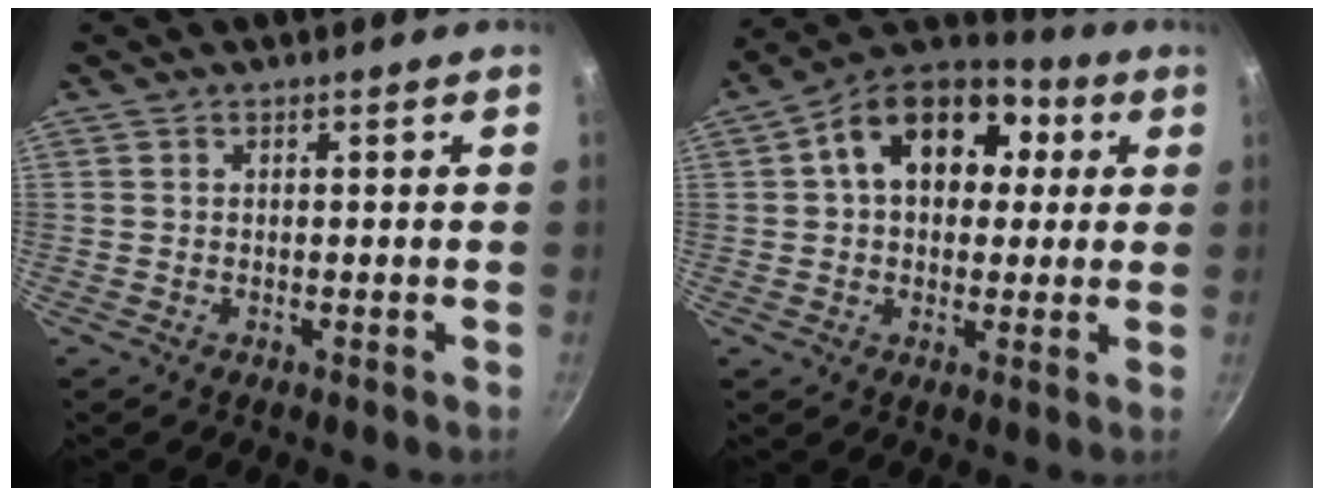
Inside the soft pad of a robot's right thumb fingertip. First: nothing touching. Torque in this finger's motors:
{"motor_torque": [0.54, 3.31, 1.28, -0.11, 0.13]}